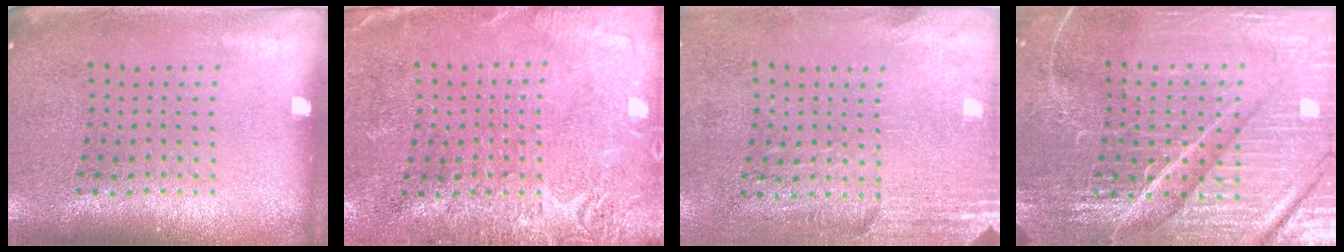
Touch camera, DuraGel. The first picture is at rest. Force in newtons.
{"total": 2.7, "press": 2.6, "slide": 0.9}
{"total": 2.7, "press": 2.4, "slide": 1.4}
{"total": 6.3, "press": 5.7, "slide": 2.9}